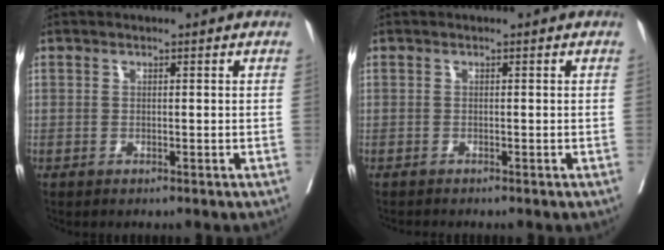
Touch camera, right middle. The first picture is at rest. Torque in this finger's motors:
{"motor_torque": [0.04, -0.04, 0.00, 0.00]}